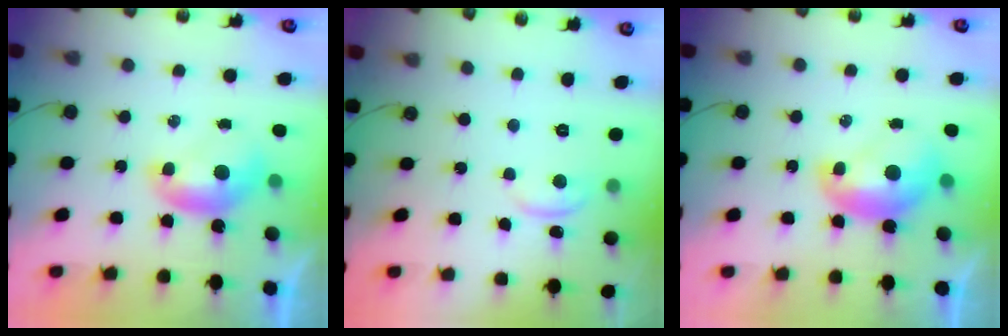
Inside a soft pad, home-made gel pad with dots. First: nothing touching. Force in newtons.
{"total": 1.1, "press": 0.9, "slide": 0.5}
{"total": 2.6, "press": 2.5, "slide": 0.7}